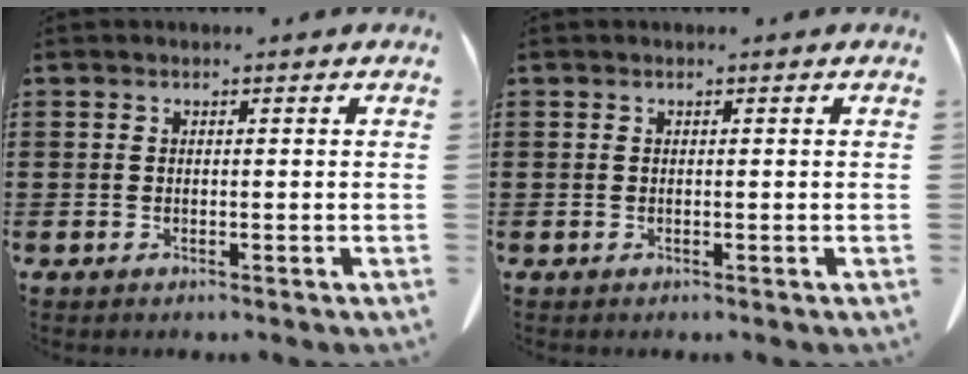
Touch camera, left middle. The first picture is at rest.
{"total": 0.0}